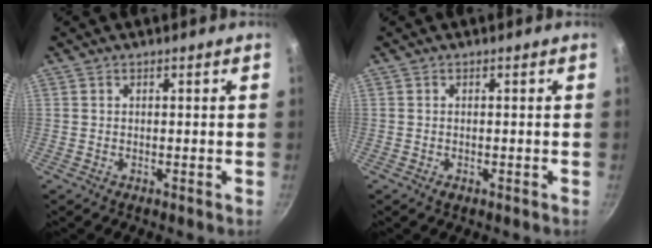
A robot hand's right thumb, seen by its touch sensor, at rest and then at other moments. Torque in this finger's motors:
{"motor_torque": [0.24, -0.33, -0.55, 0.08, 0.01]}